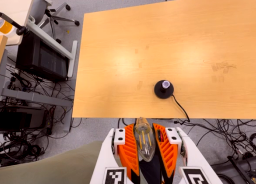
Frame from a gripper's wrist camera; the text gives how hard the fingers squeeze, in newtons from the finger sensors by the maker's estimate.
{"total": 19.8, "left": 21.0, "right": 18.7}